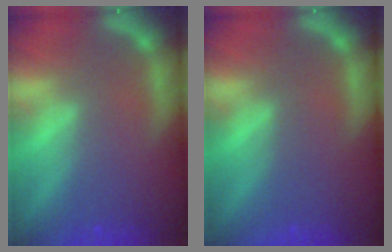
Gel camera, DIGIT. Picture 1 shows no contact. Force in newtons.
{"total": 0.0}